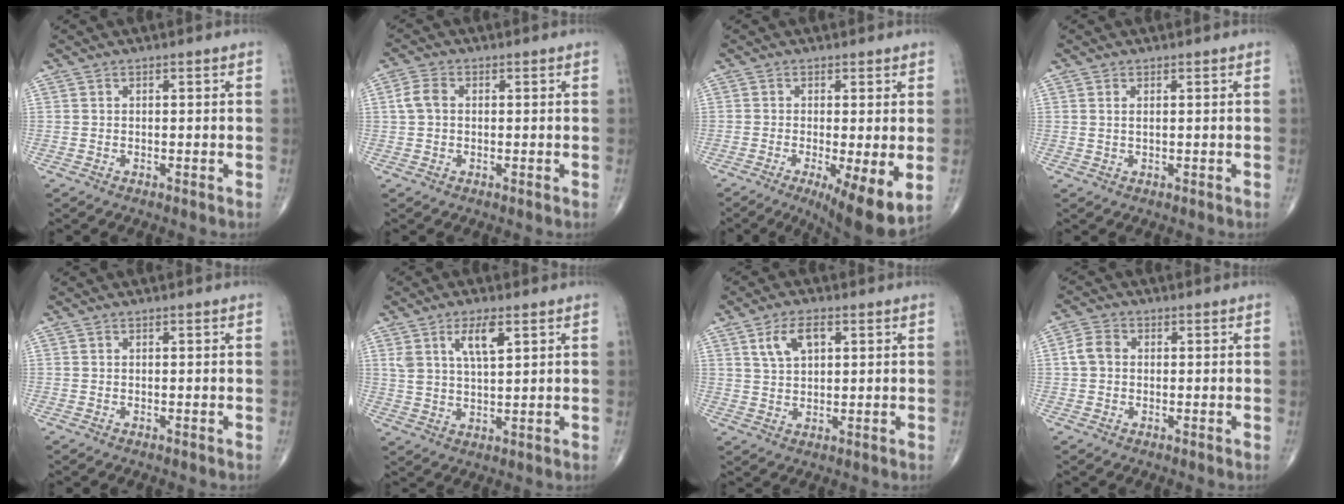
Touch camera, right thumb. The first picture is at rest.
{"total": 3.5, "force": [0.3, 2.5, 2.4], "torque": [-0.054, 0.010, 0.003]}
{"total": 10.3, "force": [-2.7, 2.6, 9.6], "torque": [-0.151, -0.024, -0.039]}
{"total": 1.0, "force": [0.4, 0.3, 0.9], "torque": [-0.022, 0.001, 0.009]}
{"total": 0.0}
{"total": 6.6, "force": [3.2, 2.3, 5.4], "torque": [-0.096, -0.013, 0.062]}
{"total": 6.1, "force": [2.6, 3.2, 4.5], "torque": [-0.078, -0.003, 0.052]}
{"total": 3.8, "force": [0.2, 3.0, 2.3], "torque": [-0.046, 0.012, -0.003]}